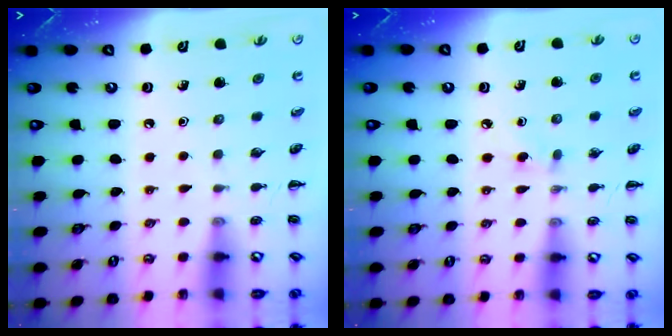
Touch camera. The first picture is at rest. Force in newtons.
{"total": 3.4, "press": 3.1, "slide": 1.4}